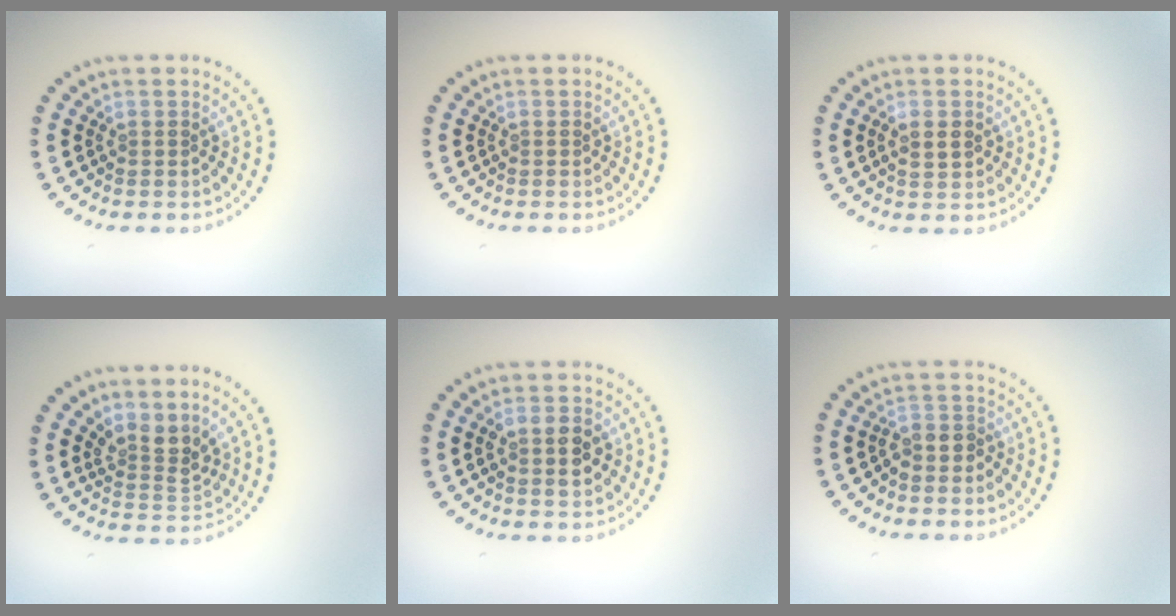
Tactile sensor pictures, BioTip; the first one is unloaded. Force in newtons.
{"total": 0.0}
{"total": 1.3, "press": 1.3, "slide": 0.3}
{"total": 2.8, "press": 2.1, "slide": 1.8}
{"total": 3.0, "press": 3.0, "slide": 0.3}
{"total": 1.9, "press": 1.6, "slide": 1.1}